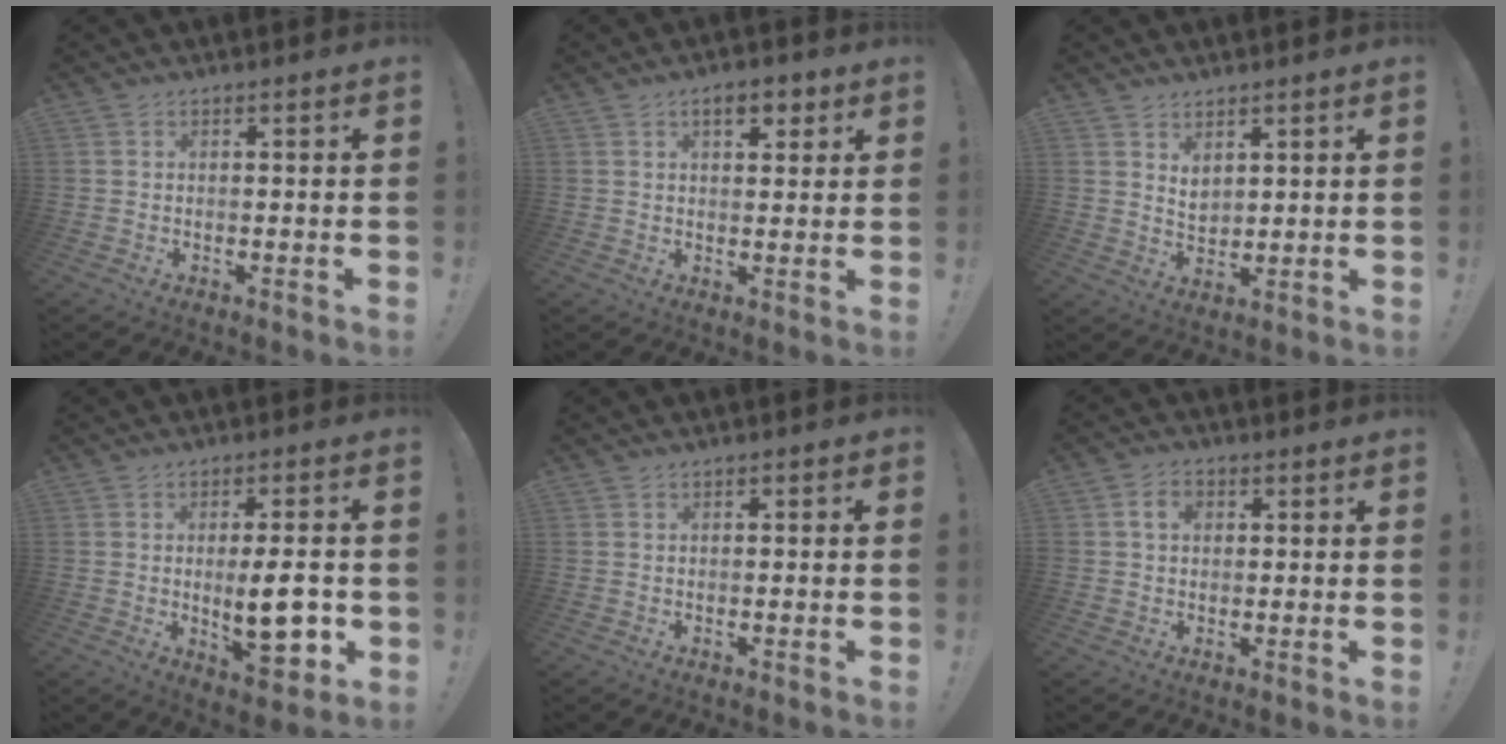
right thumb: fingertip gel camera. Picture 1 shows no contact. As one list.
[{"total": 5.7, "force": [3.1, 2.7, 3.9], "torque": [-0.044, -0.007, 0.047]}, {"total": 4.1, "force": [2.8, 2.7, 1.4], "torque": [-0.015, -0.022, 0.050]}, {"total": 13.3, "force": [-1.4, 4.1, 12.6], "torque": [-0.177, -0.008, -0.022]}, {"total": 0.8, "force": [-0.6, 0.6, 0.1], "torque": [-0.001, 0.002, -0.010]}, {"total": 4.5, "force": [1.2, 3.3, 2.8], "torque": [-0.050, 0.009, 0.022]}]